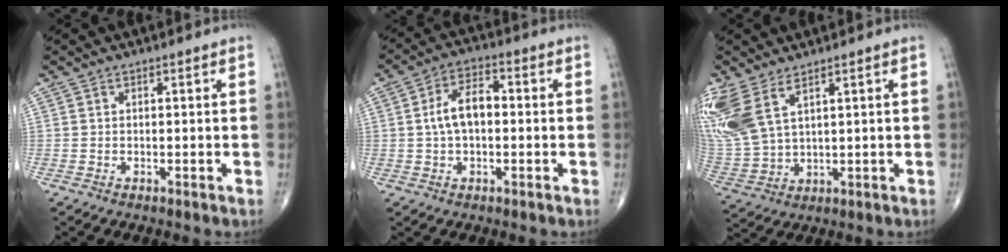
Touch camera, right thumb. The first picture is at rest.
{"total": 7.6, "force": [0.1, 4.3, 6.2], "torque": [-0.113, 0.022, -0.006]}
{"total": 13.6, "force": [6.9, 6.7, 9.6], "torque": [-0.244, -0.021, 0.155]}